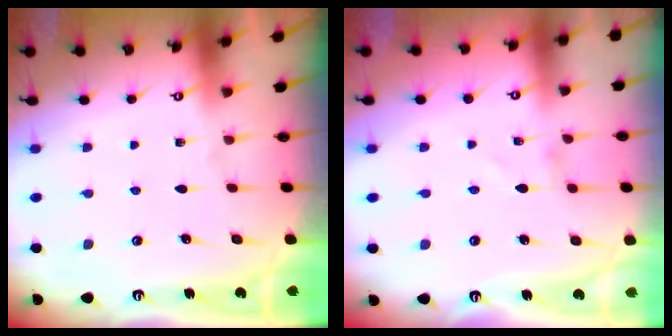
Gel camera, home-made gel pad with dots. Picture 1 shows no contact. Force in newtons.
{"total": 0.8, "press": 0.8, "slide": 0.0}